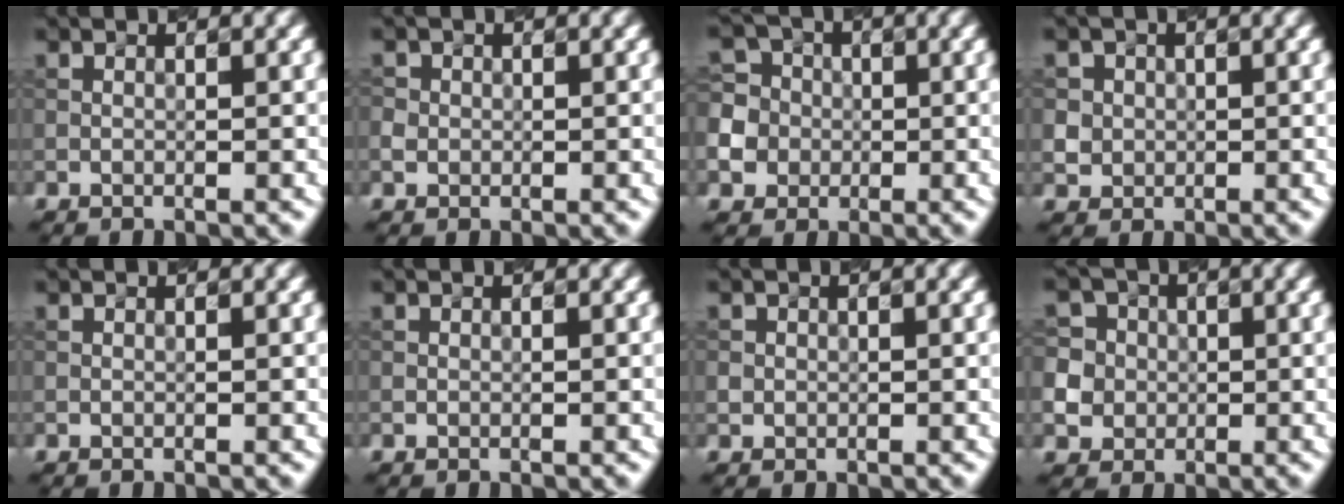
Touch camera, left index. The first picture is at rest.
{"total": 1.3, "force": [0.0, 1.3, 0.3], "torque": [-0.001, -0.001, -0.002]}
{"total": 8.9, "force": [-2.0, 8.3, 2.6], "torque": [-0.067, 0.008, -0.062]}
{"total": 3.6, "force": [1.0, 3.3, 1.1], "torque": [-0.020, 0.008, 0.019]}
{"total": 0.0}
{"total": 0.0}
{"total": 0.8, "force": [0.0, 0.8, 0.1], "torque": [0.006, -0.003, 0.000]}
{"total": 8.5, "force": [0.4, 8.1, 2.5], "torque": [-0.068, 0.022, -0.001]}